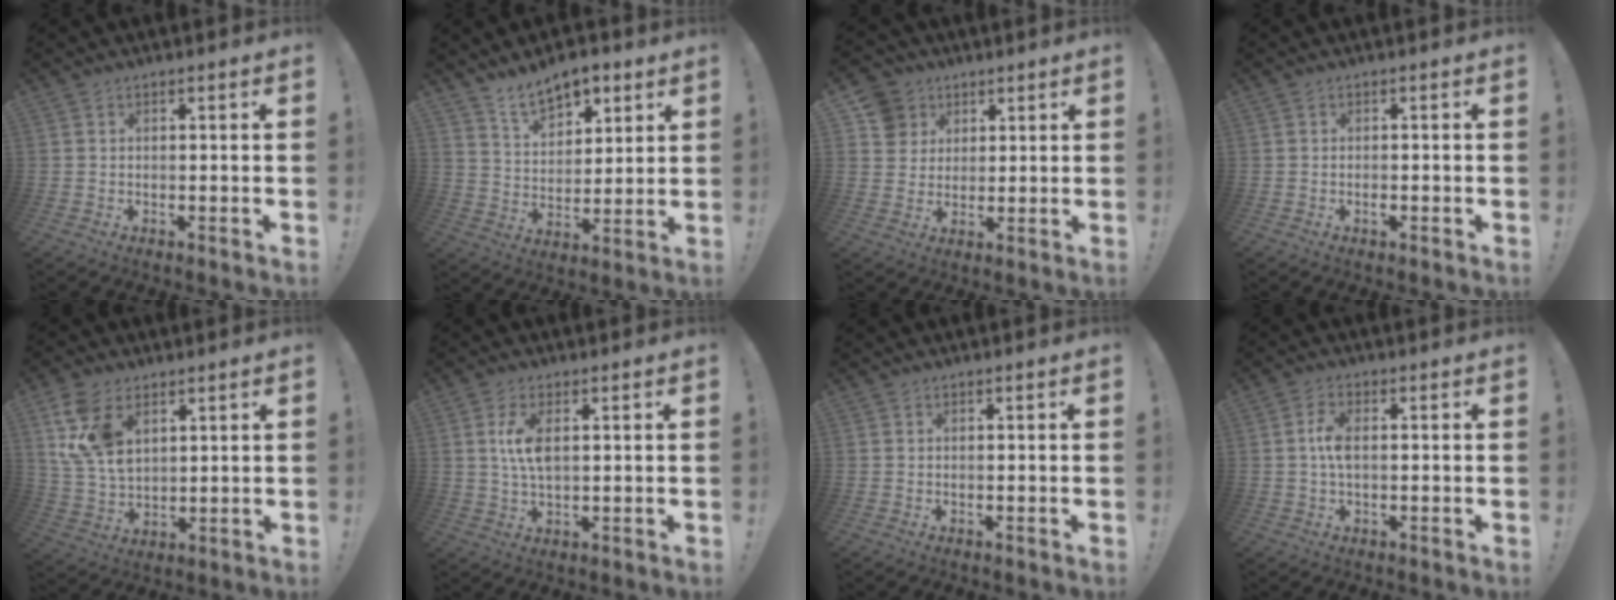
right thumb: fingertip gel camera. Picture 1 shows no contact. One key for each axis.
{"total": 10.0, "fx": 7.5, "fy": 5.4, "fz": 3.9, "tx": -0.054, "ty": -0.047, "tz": 0.141}
{"total": 9.1, "fx": 3.9, "fy": 8.0, "fz": 1.9, "tx": -0.018, "ty": -0.021, "tz": 0.079}
{"total": 1.2, "fx": -0.8, "fy": 0.3, "fz": 0.8, "tx": -0.020, "ty": 0.003, "tz": -0.013}
{"total": 13.4, "fx": 6.3, "fy": 8.4, "fz": 8.5, "tx": -0.174, "ty": -0.021, "tz": 0.122}
{"total": 6.8, "fx": 1.4, "fy": 3.1, "fz": 5.9, "tx": -0.112, "ty": -0.006, "tz": 0.019}
{"total": 0.0}
{"total": 5.2, "fx": 0.2, "fy": 2.5, "fz": 4.5, "tx": -0.089, "ty": 0.008, "tz": 0.003}